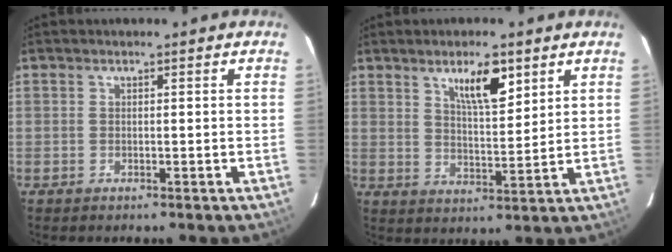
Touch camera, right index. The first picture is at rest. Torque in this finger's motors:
{"motor_torque": [0.80, 0.52, 0.16, 0.07]}